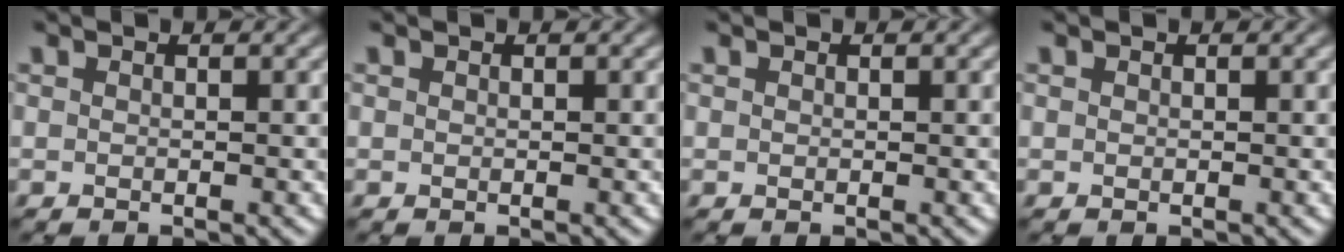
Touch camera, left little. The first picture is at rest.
{"total": 0.0}
{"total": 0.0}
{"total": 0.0}